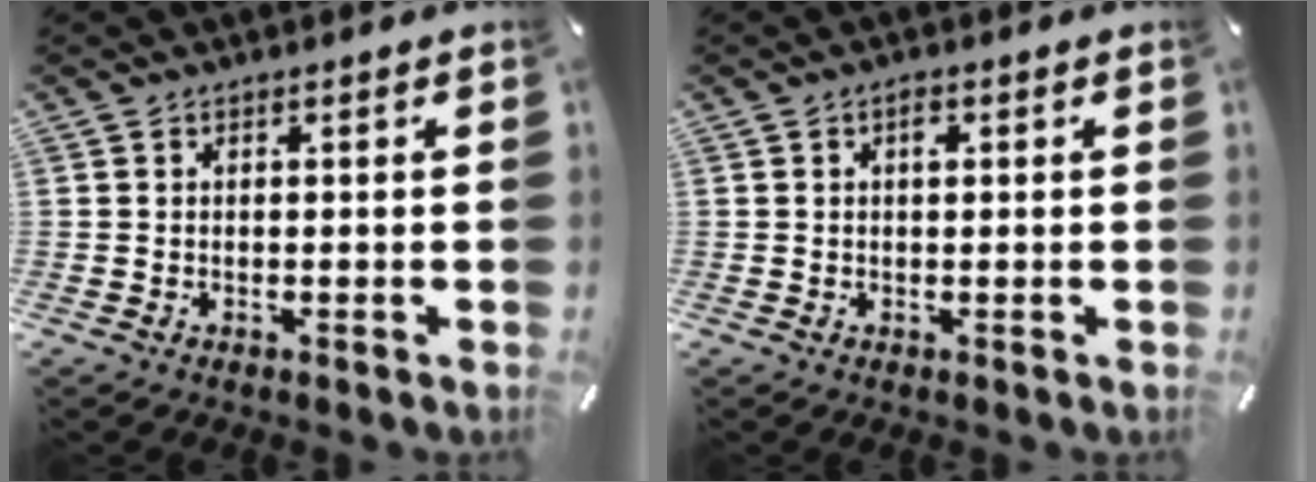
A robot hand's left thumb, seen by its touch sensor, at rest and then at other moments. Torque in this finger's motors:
{"motor_torque": [0.39, 0.52, 0.24, -0.13, 0.05]}